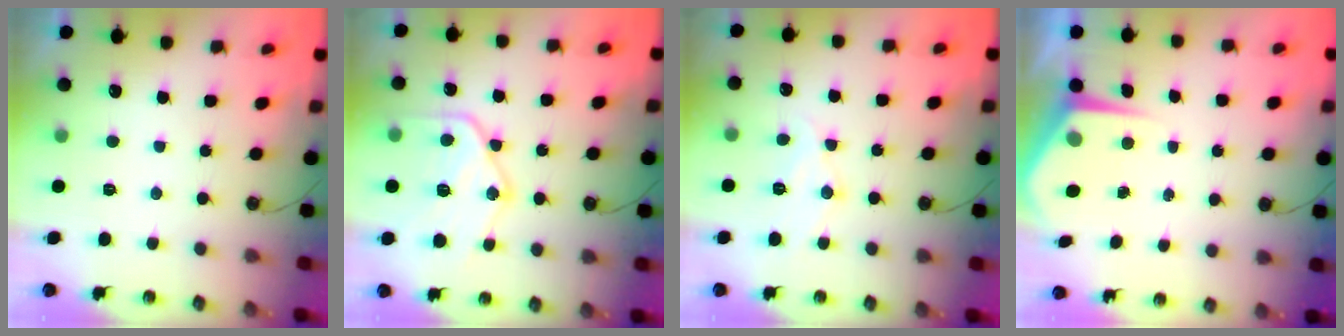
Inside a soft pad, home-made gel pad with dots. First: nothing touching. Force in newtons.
{"total": 18.6, "press": 18.6, "slide": 1.8}
{"total": 8.9, "press": 8.8, "slide": 0.8}
{"total": 5.9, "press": 5.8, "slide": 0.5}